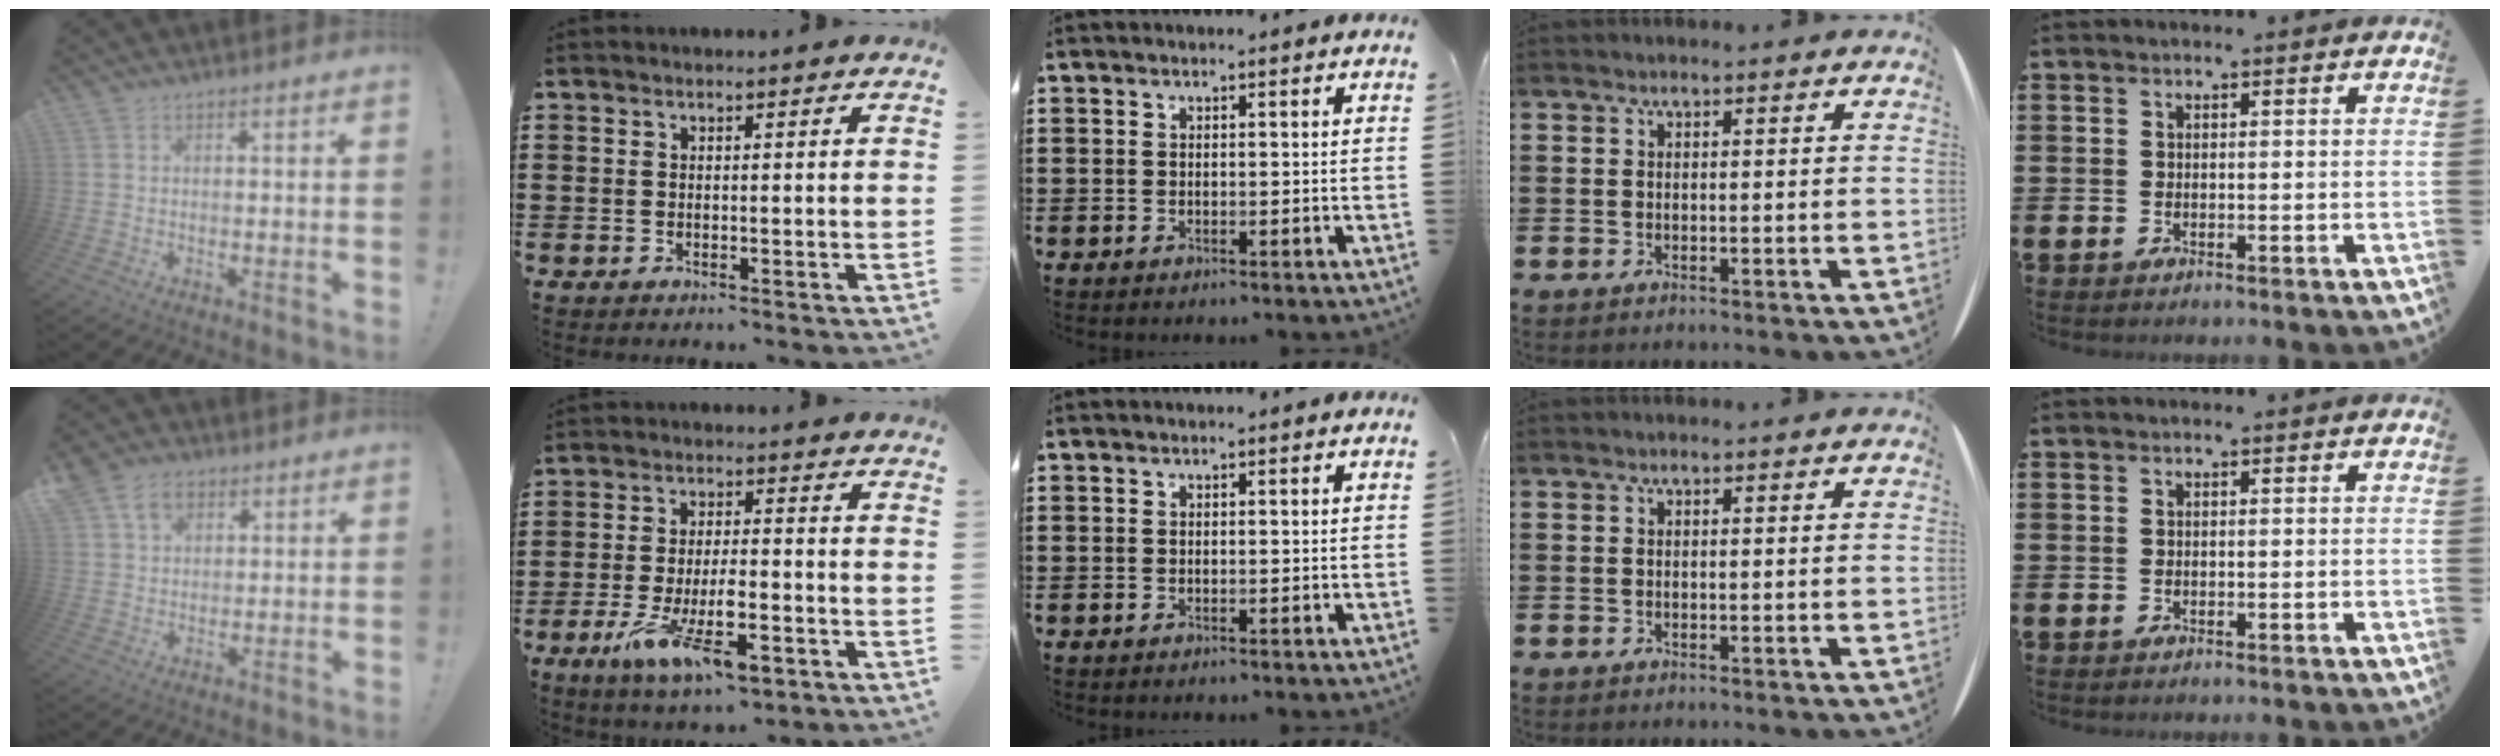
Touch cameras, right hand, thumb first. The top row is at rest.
{"thumb": {"total": 7.4, "force": [3.7, 5.4, 3.3], "torque": [-0.047, -0.011, 0.073]}, "index": {"total": 10.7, "force": [-4.9, 3.5, 8.8], "torque": [-0.175, 0.000, -0.086]}}